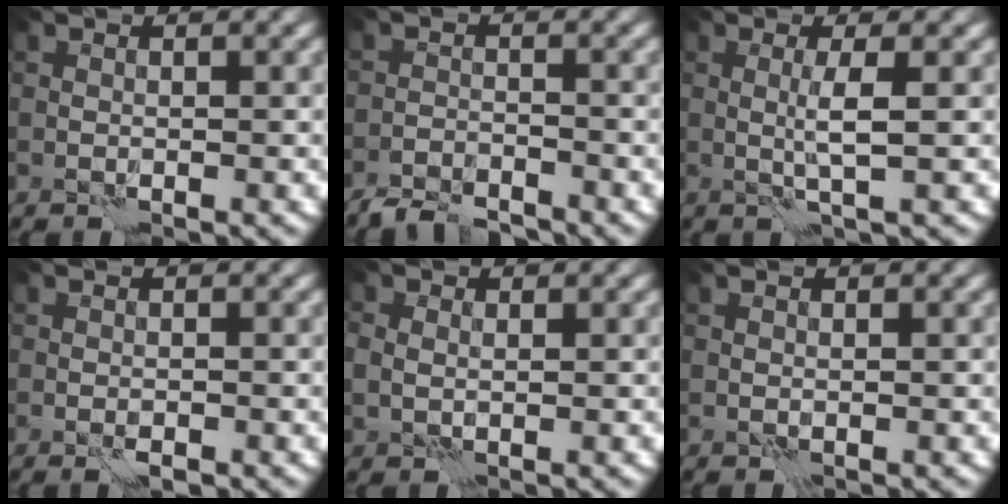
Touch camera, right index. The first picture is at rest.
{"total": 3.3, "force": [-3.2, 0.6, 0.5], "torque": [-0.006, 0.001, -0.063]}
{"total": 2.2, "force": [0.2, 0.2, 2.2], "torque": [-0.042, 0.003, 0.001]}
{"total": 1.4, "force": [-0.9, 0.4, 1.0], "torque": [-0.015, 0.000, -0.014]}
{"total": 1.9, "force": [0.6, 1.5, 0.9], "torque": [-0.019, 0.010, 0.001]}
{"total": 0.0}